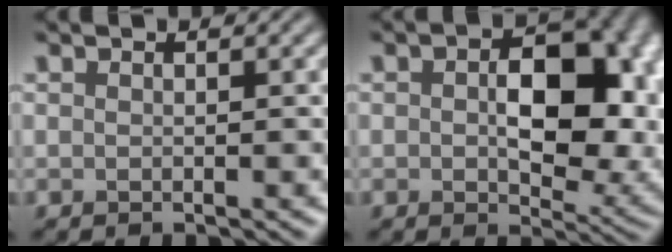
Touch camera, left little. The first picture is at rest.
{"total": 11.5, "force": [0.9, 7.1, 9.0], "torque": [-0.117, -0.003, 0.018]}